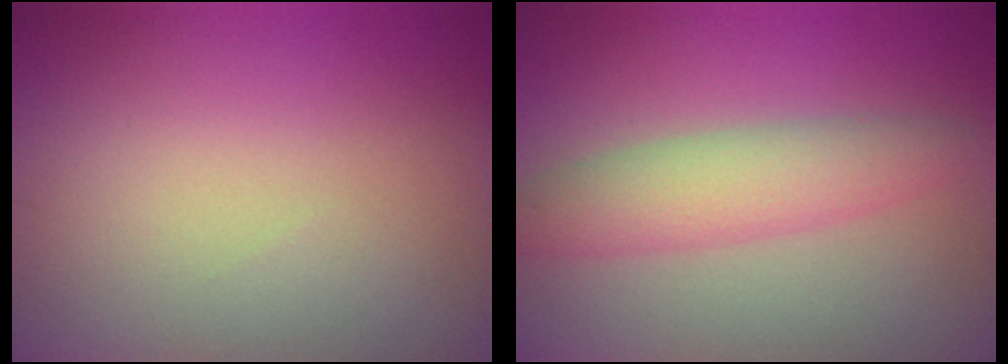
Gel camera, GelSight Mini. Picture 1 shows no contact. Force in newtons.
{"total": 4.1, "press": 4.1, "slide": 0.1}